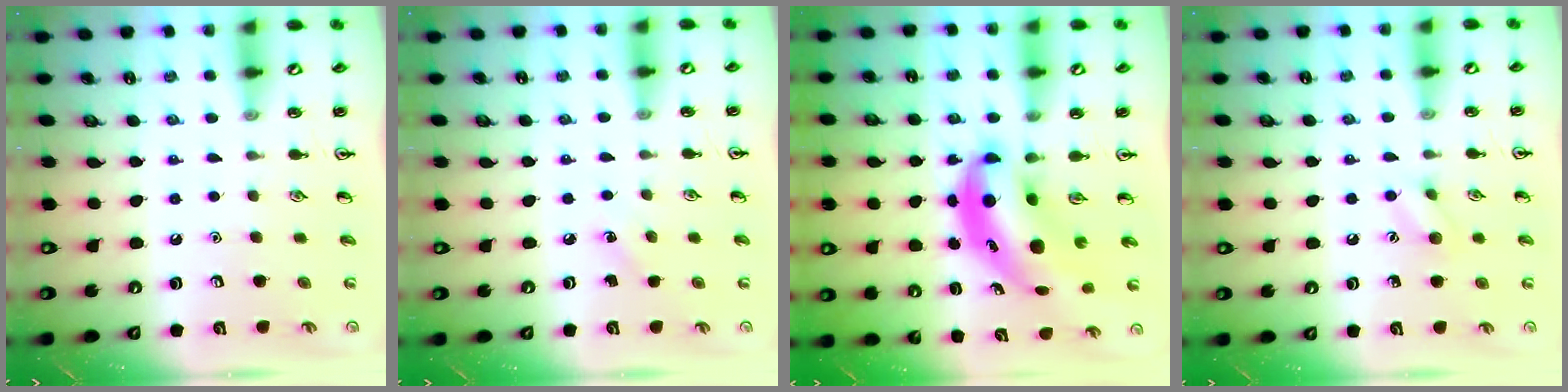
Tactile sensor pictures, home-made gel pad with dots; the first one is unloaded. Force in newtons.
{"total": 3.6, "press": 3.4, "slide": 1.3}
{"total": 6.6, "press": 6.4, "slide": 1.6}
{"total": 6.1, "press": 6.0, "slide": 1.0}